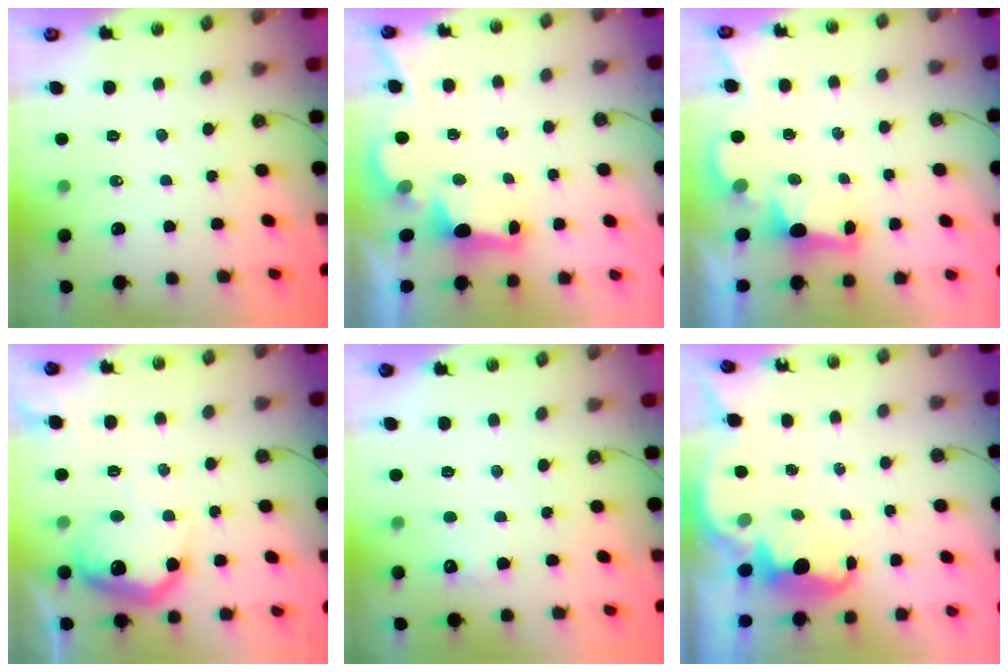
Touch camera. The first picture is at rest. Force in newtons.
{"total": 2.6, "press": 2.5, "slide": 0.9}
{"total": 2.2, "press": 2.1, "slide": 0.7}
{"total": 18.1, "press": 18.0, "slide": 1.3}
{"total": 5.2, "press": 5.0, "slide": 1.3}
{"total": 2.7, "press": 2.7, "slide": 0.4}